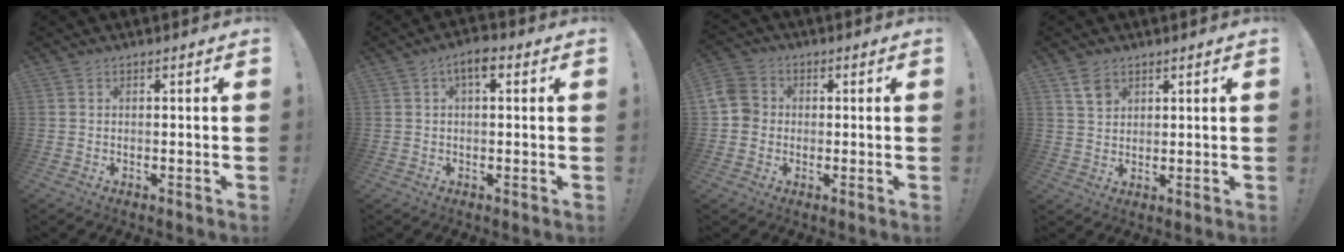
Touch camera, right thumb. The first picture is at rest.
{"total": 4.3, "force": [1.4, 1.8, 3.6], "torque": [-0.057, 0.002, 0.020]}
{"total": 7.2, "force": [-0.1, 6.7, 2.7], "torque": [-0.052, 0.015, 0.002]}
{"total": 4.8, "force": [3.1, 3.2, 1.7], "torque": [-0.011, -0.017, 0.056]}